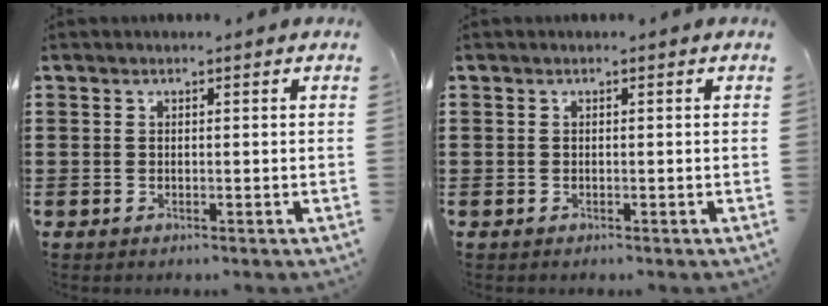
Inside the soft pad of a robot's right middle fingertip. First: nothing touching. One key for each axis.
{"total": 0.0}